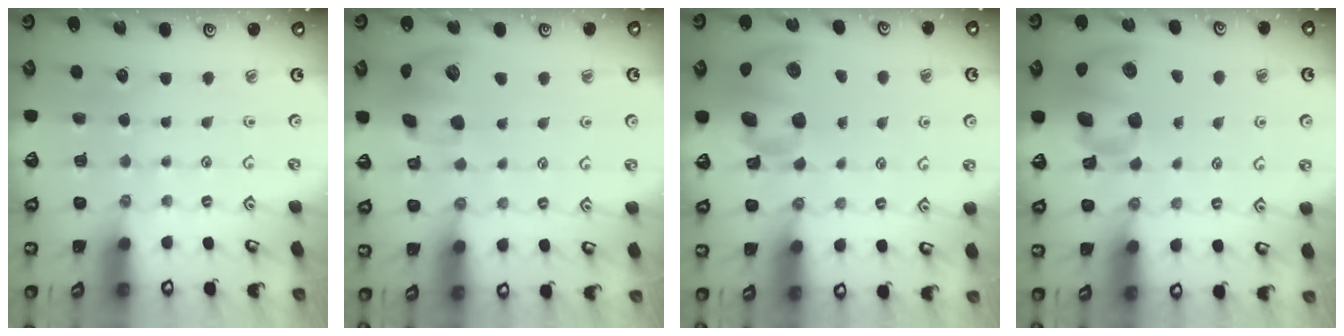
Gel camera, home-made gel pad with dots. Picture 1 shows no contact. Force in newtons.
{"total": 13.1, "press": 12.9, "slide": 2.2}
{"total": 13.3, "press": 13.1, "slide": 2.3}
{"total": 13.3, "press": 13.1, "slide": 2.3}